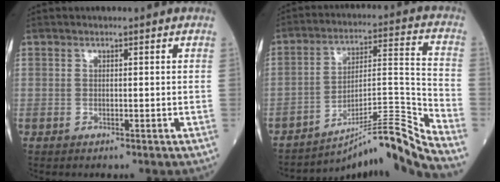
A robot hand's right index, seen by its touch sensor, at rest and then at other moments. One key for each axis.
{"total": 15.3, "fx": -13.9, "fy": -3.4, "fz": 5.3, "tx": -0.062, "ty": 0.036, "tz": -0.222}